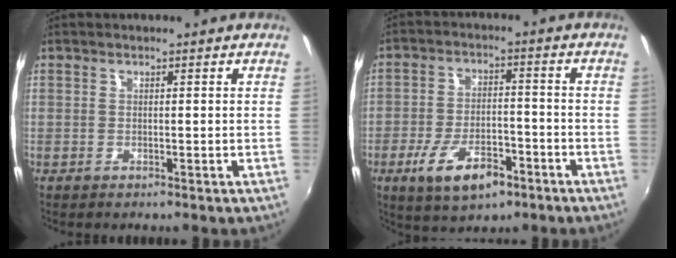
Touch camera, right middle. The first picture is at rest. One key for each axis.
{"total": 10.7, "fx": -5.8, "fy": 4.7, "fz": 7.6, "tx": -0.159, "ty": -0.007, "tz": -0.093}